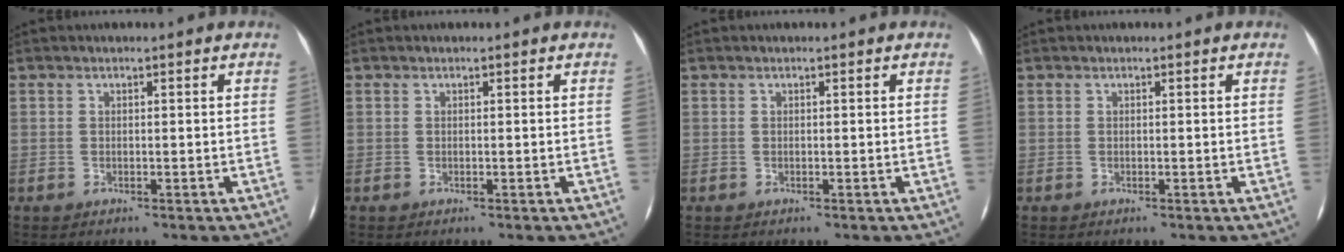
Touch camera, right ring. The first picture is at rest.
{"total": 0.0}
{"total": 0.0}
{"total": 0.0}